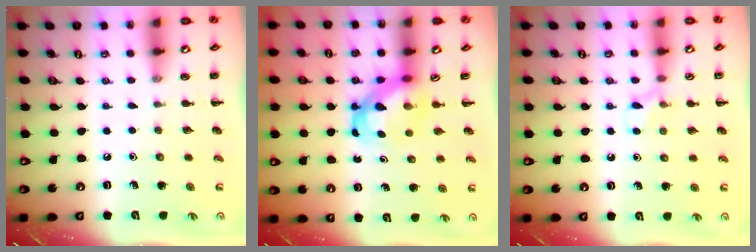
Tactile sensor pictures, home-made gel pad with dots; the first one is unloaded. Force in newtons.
{"total": 5.4, "press": 5.2, "slide": 1.3}
{"total": 6.7, "press": 6.3, "slide": 2.3}